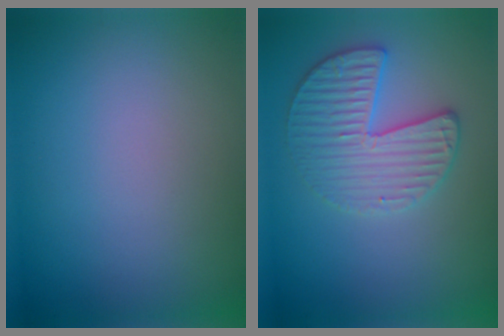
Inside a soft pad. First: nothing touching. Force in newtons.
{"total": 3.6, "press": 3.6, "slide": 0.1}